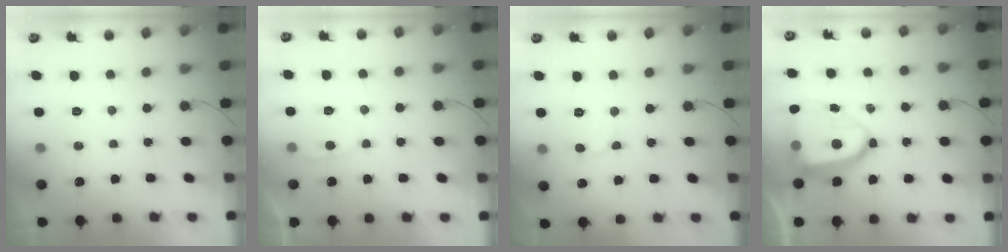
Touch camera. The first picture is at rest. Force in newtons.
{"total": 2.4, "press": 2.4, "slide": 0.4}
{"total": 2.7, "press": 2.7, "slide": 0.3}
{"total": 16.0, "press": 15.9, "slide": 1.9}